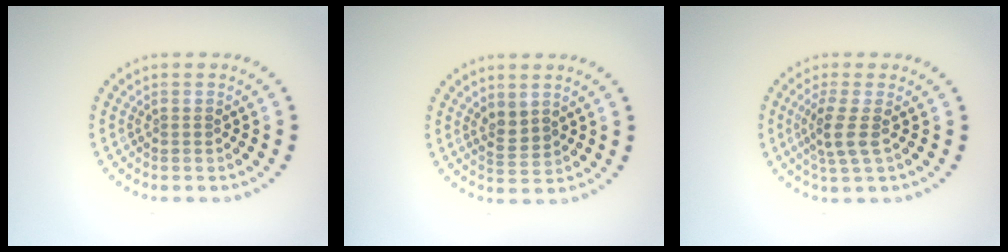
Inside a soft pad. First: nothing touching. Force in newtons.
{"total": 1.9, "press": 1.7, "slide": 0.9}
{"total": 2.7, "press": 2.1, "slide": 1.6}